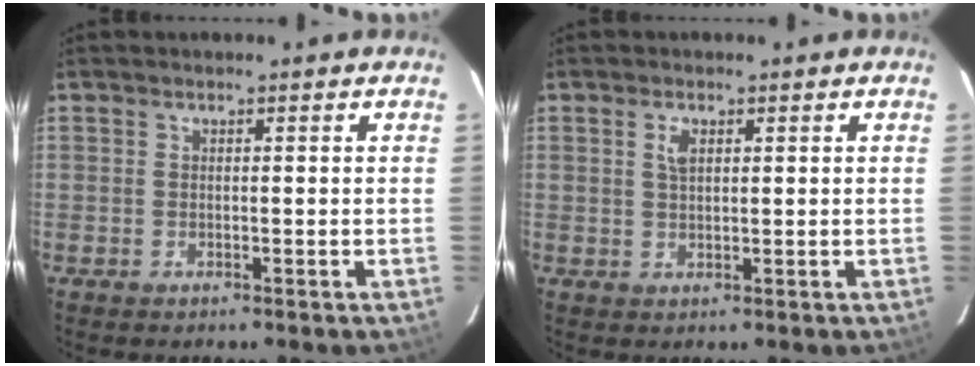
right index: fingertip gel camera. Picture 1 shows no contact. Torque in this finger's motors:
{"motor_torque": [0.07, 0.04, 0.16, 0.04]}